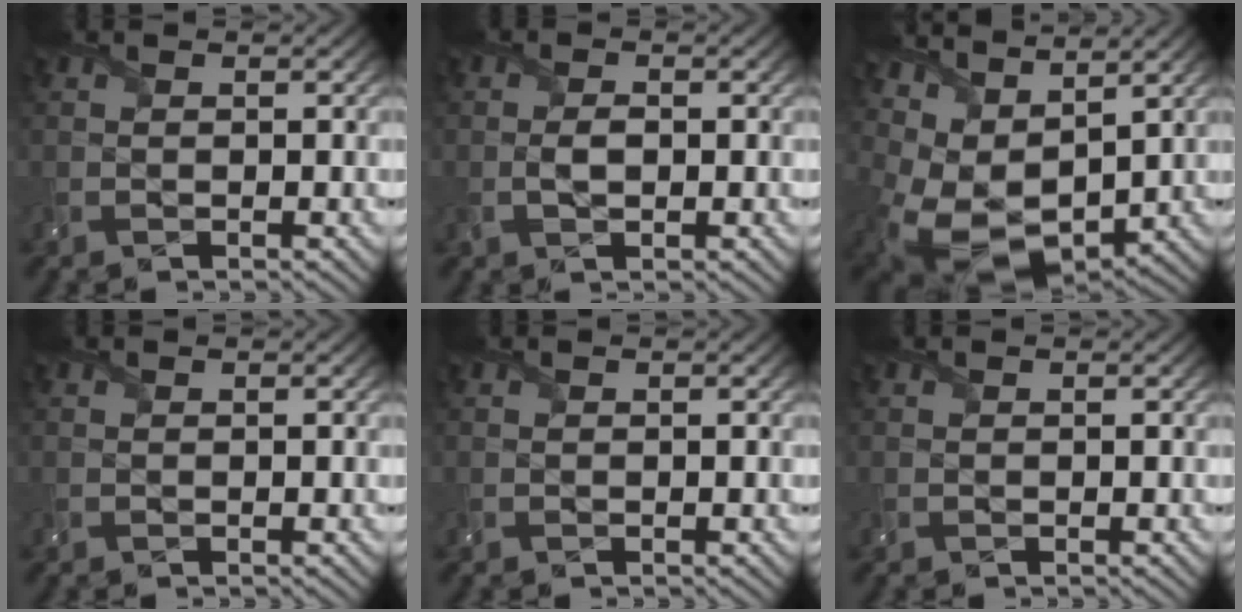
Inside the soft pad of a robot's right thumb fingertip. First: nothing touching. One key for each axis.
{"total": 2.0, "fx": -0.3, "fy": 1.1, "fz": 1.7, "tx": -0.037, "ty": -0.002, "tz": -0.006}
{"total": 11.5, "fx": 4.0, "fy": 7.1, "fz": 8.2, "tx": -0.203, "ty": -0.014, "tz": 0.090}
{"total": 0.0}
{"total": 0.0}
{"total": 0.0}